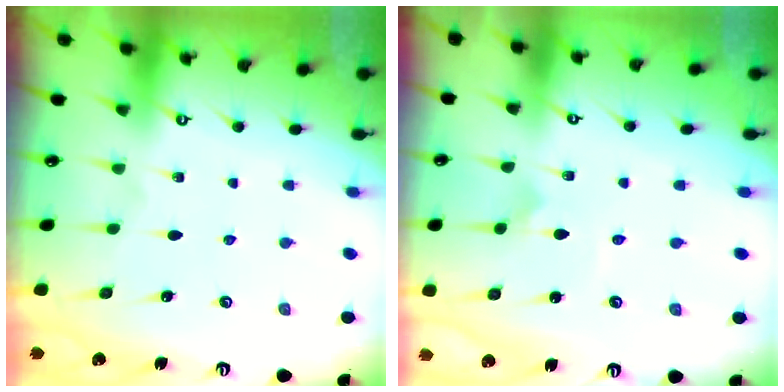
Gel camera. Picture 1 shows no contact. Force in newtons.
{"total": 1.3, "press": 1.3, "slide": 0.1}